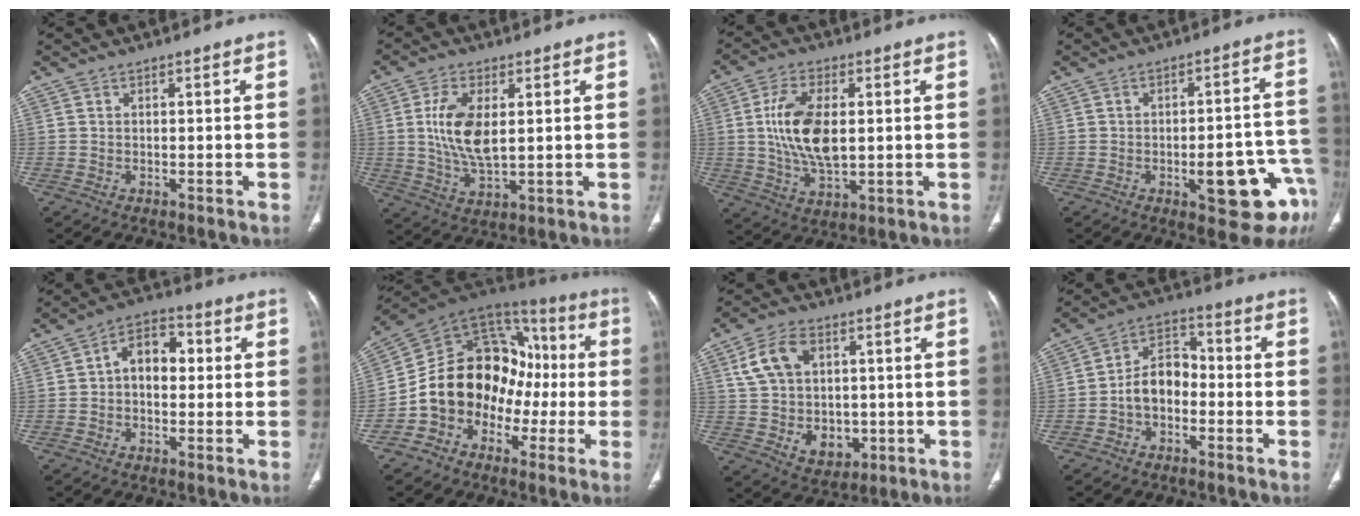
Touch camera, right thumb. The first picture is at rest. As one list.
[{"total": 10.1, "force": [1.7, 5.0, 8.6], "torque": [-0.166, -0.013, 0.037]}, {"total": 12.7, "force": [1.3, 6.6, 10.8], "torque": [-0.201, -0.007, 0.028]}, {"total": 14.3, "force": [-5.8, 4.6, 12.2], "torque": [-0.109, 0.037, -0.062]}, {"total": 8.0, "force": [0.5, 5.4, 5.9], "torque": [-0.067, 0.028, -0.003]}, {"total": 18.2, "force": [-4.0, 14.0, 10.8], "torque": [-0.118, 0.087, -0.071]}, {"total": 13.2, "force": [1.4, 9.9, 8.6], "torque": [-0.111, 0.001, 0.039]}, {"total": 8.3, "force": [-2.2, 5.8, 5.5], "torque": [-0.075, 0.040, -0.054]}]